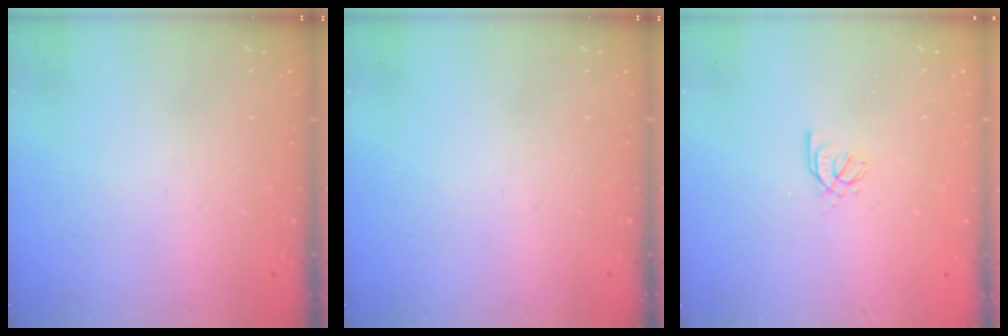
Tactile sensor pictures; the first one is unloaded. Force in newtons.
{"total": 0.0}
{"total": 1.7, "press": 1.6, "slide": 0.5}